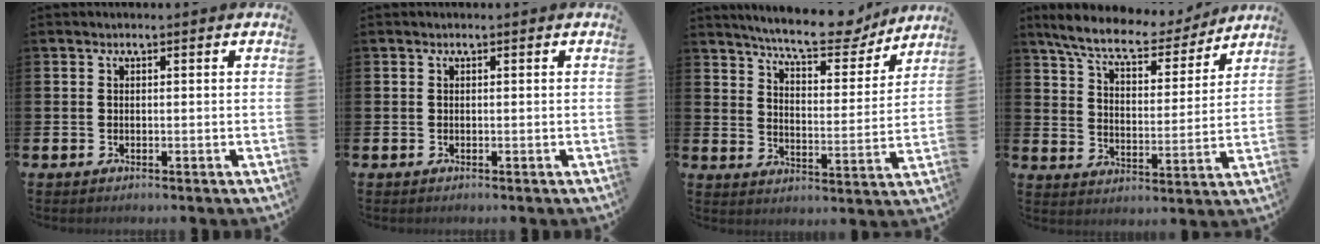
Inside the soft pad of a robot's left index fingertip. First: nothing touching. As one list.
[{"total": 0.0}, {"total": 9.6, "force": [8.7, 1.8, 3.7], "torque": [-0.081, -0.051, 0.150]}, {"total": 8.5, "force": [7.6, 1.9, 3.2], "torque": [-0.094, -0.046, 0.131]}]